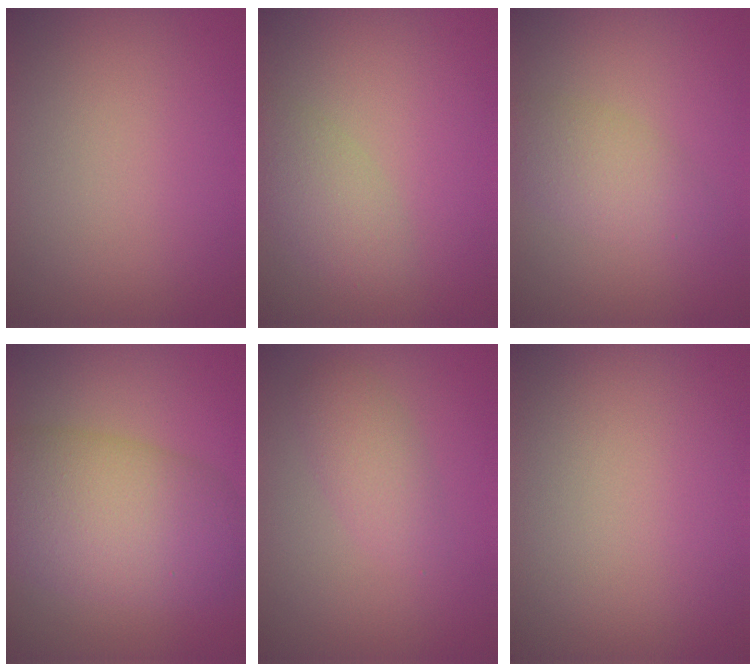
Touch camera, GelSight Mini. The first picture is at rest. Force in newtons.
{"total": 2.8, "press": 2.8, "slide": 0.1}
{"total": 2.9, "press": 2.9, "slide": 0.1}
{"total": 9.9, "press": 9.9, "slide": 0.4}
{"total": 2.4, "press": 2.4, "slide": 0.2}
{"total": 0.0}